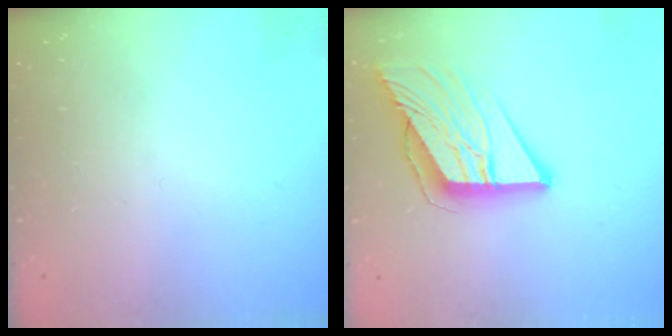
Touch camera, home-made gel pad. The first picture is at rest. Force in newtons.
{"total": 11.3, "press": 11.2, "slide": 1.5}